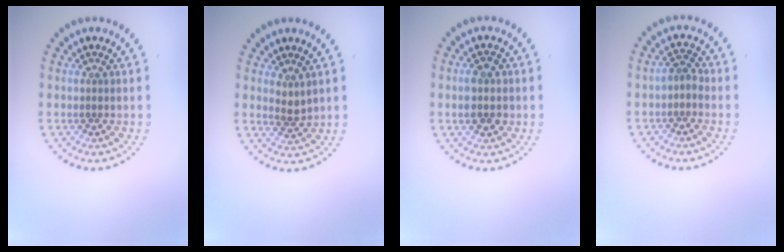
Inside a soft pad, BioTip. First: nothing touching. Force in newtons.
{"total": 1.3, "press": 1.1, "slide": 0.7}
{"total": 2.9, "press": 2.9, "slide": 0.0}
{"total": 1.3, "press": 1.1, "slide": 0.7}